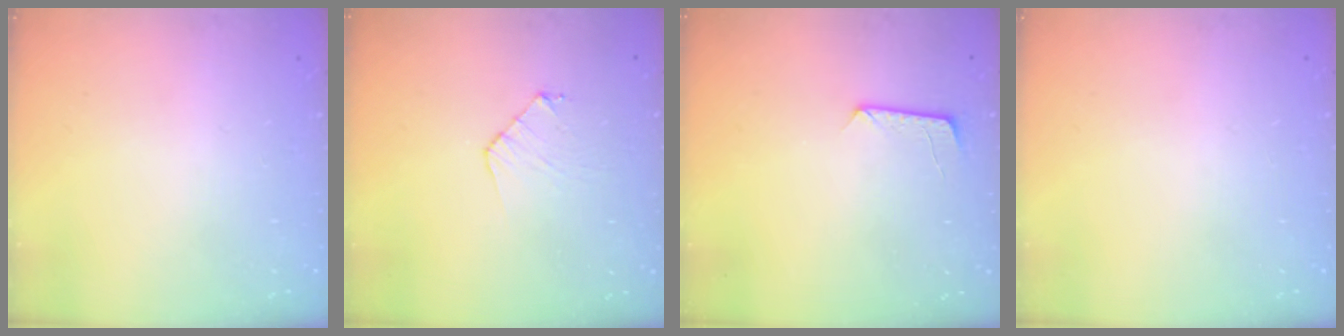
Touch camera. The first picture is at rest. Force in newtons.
{"total": 5.1, "press": 5.1, "slide": 0.4}
{"total": 8.3, "press": 8.3, "slide": 0.6}
{"total": 0.0}